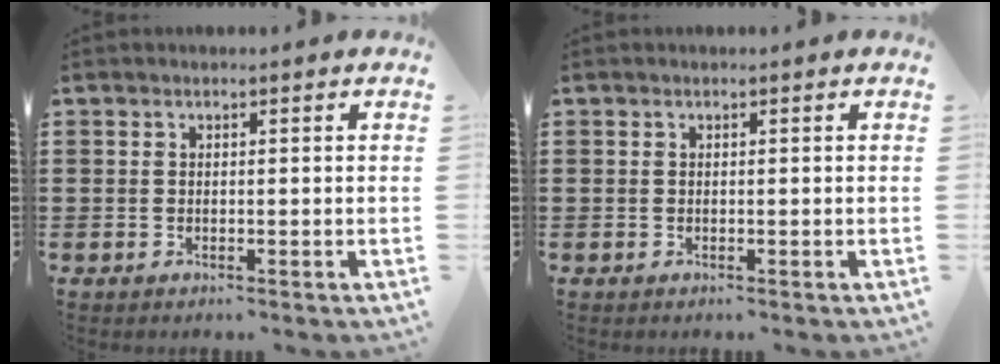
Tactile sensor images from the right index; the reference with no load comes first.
{"total": 0.0}